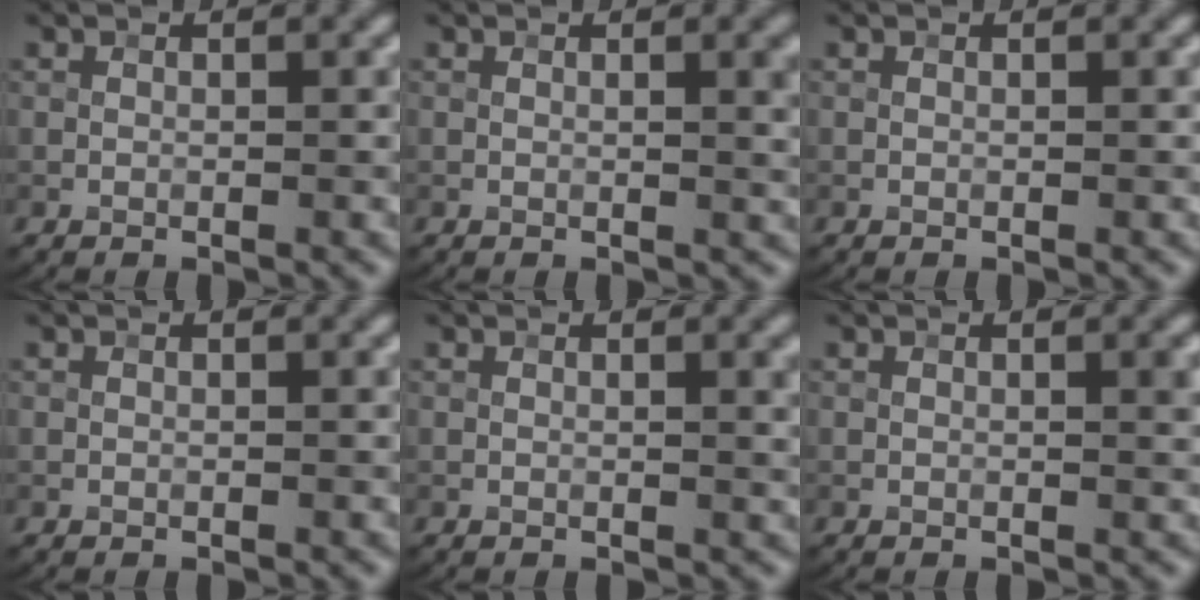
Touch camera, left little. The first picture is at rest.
{"total": 2.6, "force": [0.6, 0.7, 2.5], "torque": [-0.024, 0.005, 0.005]}
{"total": 0.0}
{"total": 0.0}
{"total": 1.9, "force": [0.5, 0.5, 1.8], "torque": [-0.017, 0.005, 0.005]}
{"total": 1.0, "force": [0.2, 0.1, 0.9], "torque": [-0.012, 0.000, 0.002]}